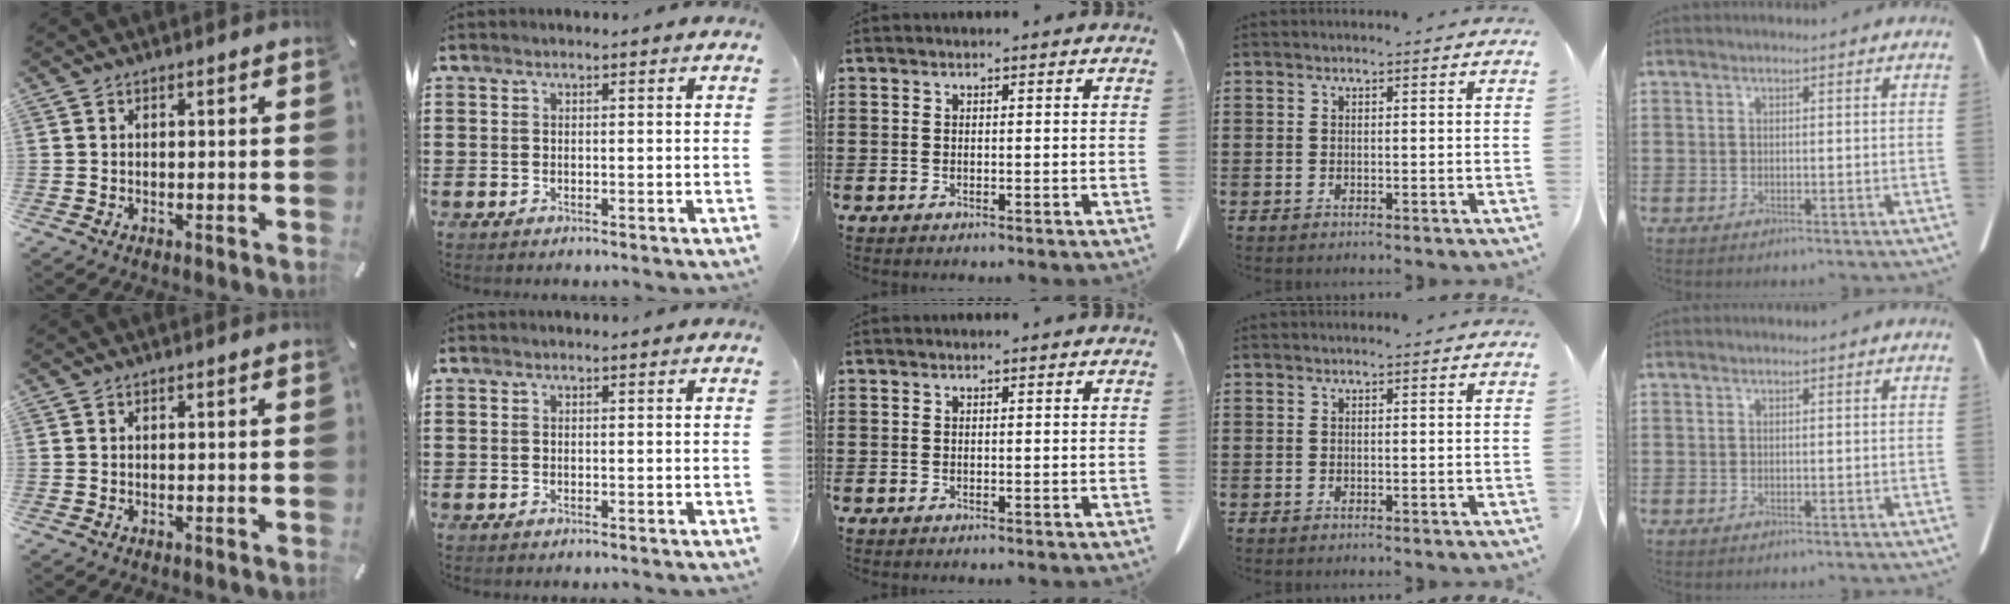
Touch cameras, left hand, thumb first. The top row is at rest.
{}